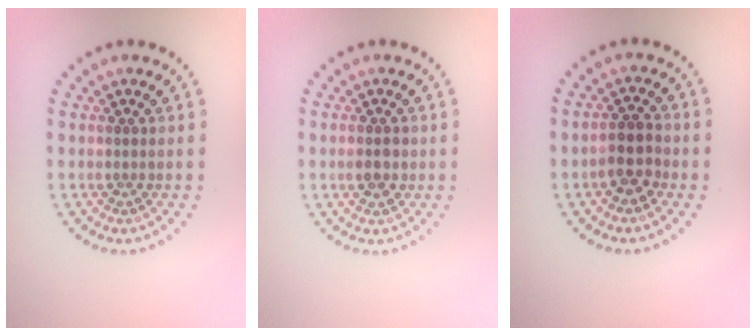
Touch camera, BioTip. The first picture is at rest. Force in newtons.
{"total": 2.2, "press": 2.2, "slide": 0.1}
{"total": 2.5, "press": 2.4, "slide": 0.9}